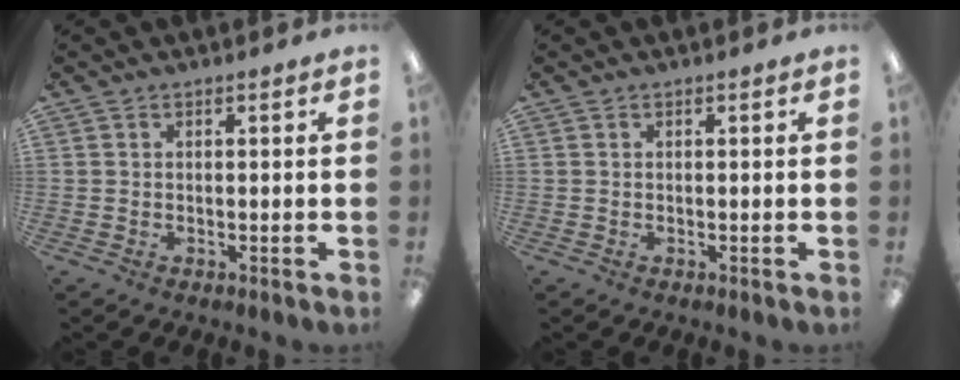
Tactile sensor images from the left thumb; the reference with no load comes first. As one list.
[{"total": 0.0}]